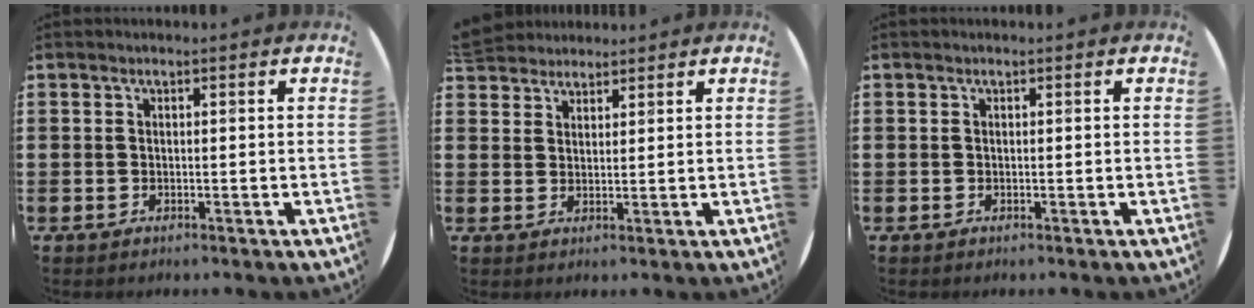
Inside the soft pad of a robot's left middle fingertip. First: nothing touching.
{"total": 3.5, "force": [3.3, 1.1, -0.2], "torque": [-0.007, -0.002, 0.065]}
{"total": 0.0}